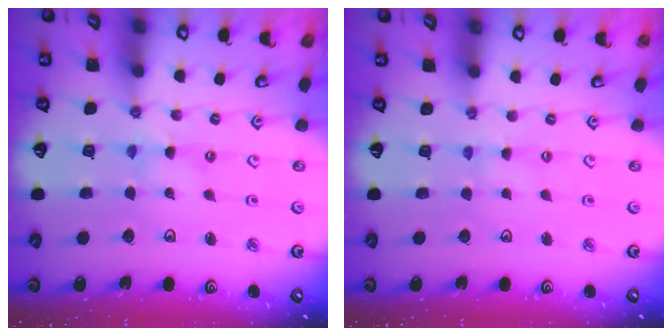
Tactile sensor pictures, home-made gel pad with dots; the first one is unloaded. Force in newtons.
{"total": 1.2, "press": 1.1, "slide": 0.2}